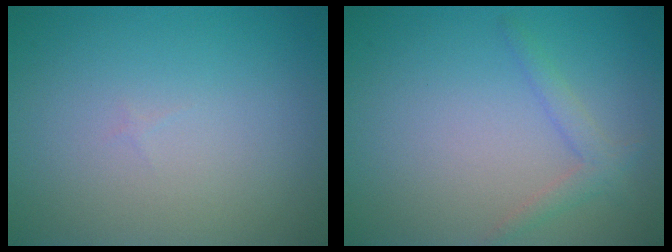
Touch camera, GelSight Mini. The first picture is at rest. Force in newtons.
{"total": 1.8, "press": 1.8, "slide": 0.1}